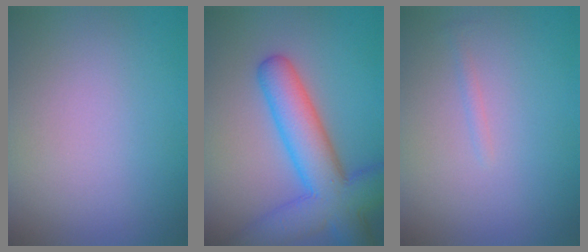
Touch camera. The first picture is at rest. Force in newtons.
{"total": 9.0, "press": 9.0, "slide": 0.3}
{"total": 0.6, "press": 0.6, "slide": 0.0}